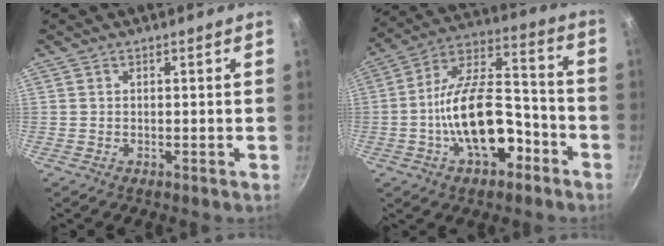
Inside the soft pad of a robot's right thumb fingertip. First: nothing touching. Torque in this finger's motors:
{"motor_torque": [0.53, 0.32, 1.88, -0.88, 0.66]}